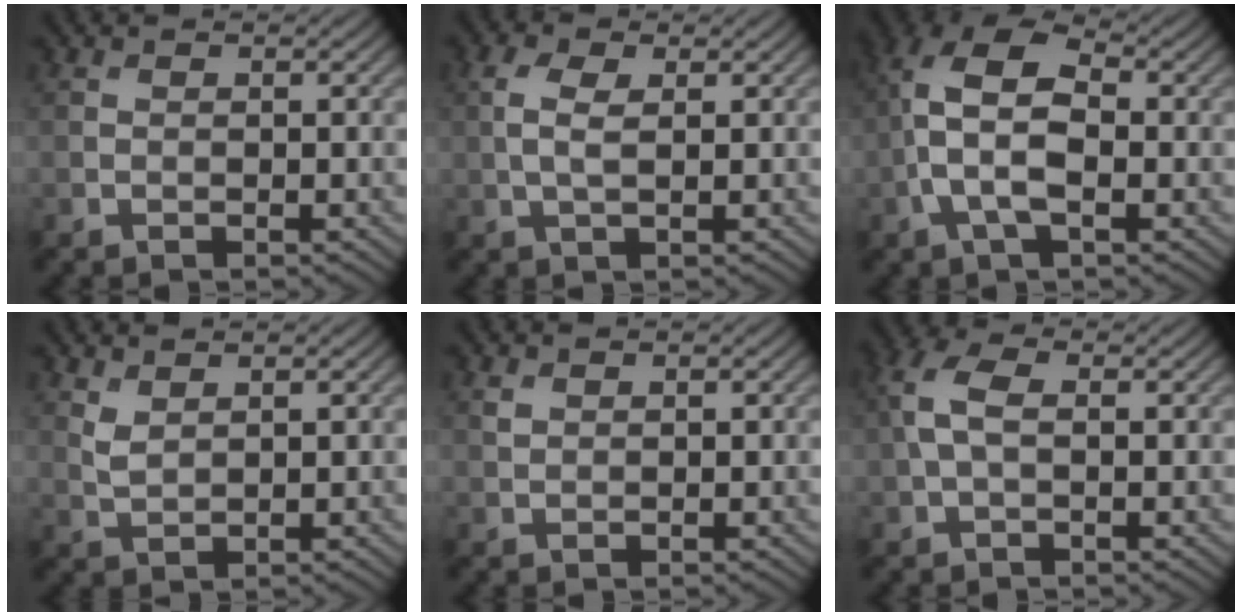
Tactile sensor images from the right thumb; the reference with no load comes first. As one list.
[{"total": 3.2, "force": [0.5, 1.4, 2.8], "torque": [-0.070, 0.001, 0.008]}, {"total": 9.5, "force": [-0.8, 5.0, 8.0], "torque": [-0.178, 0.015, -0.027]}, {"total": 1.8, "force": [1.4, 0.7, 1.0], "torque": [-0.030, -0.002, 0.034]}, {"total": 0.8, "force": [0.6, 0.5, 0.3], "torque": [-0.009, -0.002, 0.014]}, {"total": 4.4, "force": [0.5, 2.3, 3.8], "torque": [-0.097, 0.014, 0.003]}]